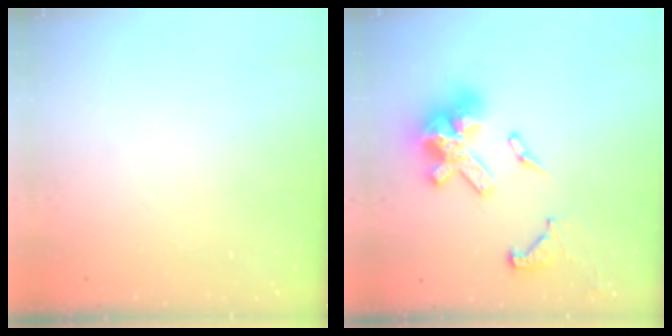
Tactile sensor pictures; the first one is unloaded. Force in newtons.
{"total": 17.8, "press": 17.7, "slide": 1.7}